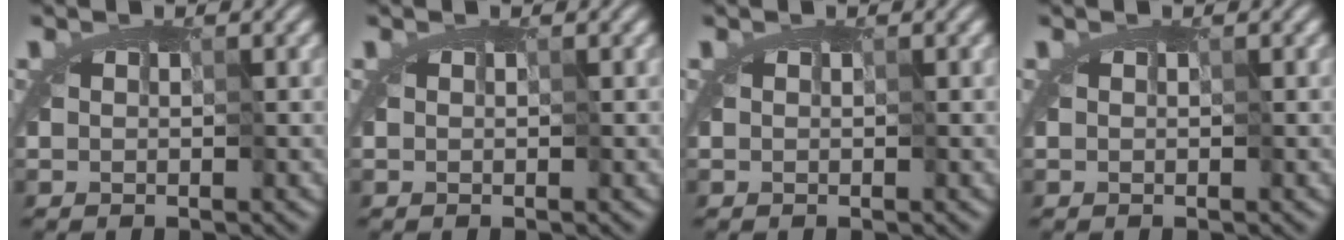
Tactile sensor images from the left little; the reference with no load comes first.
{"total": 0.0}
{"total": 0.0}
{"total": 0.0}